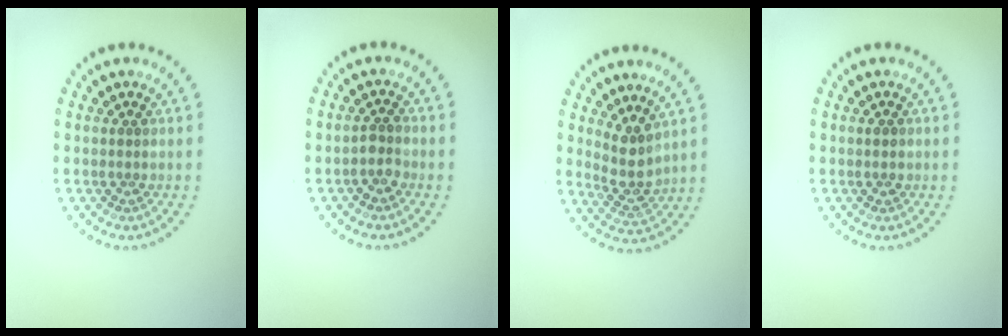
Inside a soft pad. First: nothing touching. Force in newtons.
{"total": 1.6, "press": 1.3, "slide": 0.9}
{"total": 2.9, "press": 2.3, "slide": 1.7}
{"total": 1.0, "press": 1.0, "slide": 0.2}